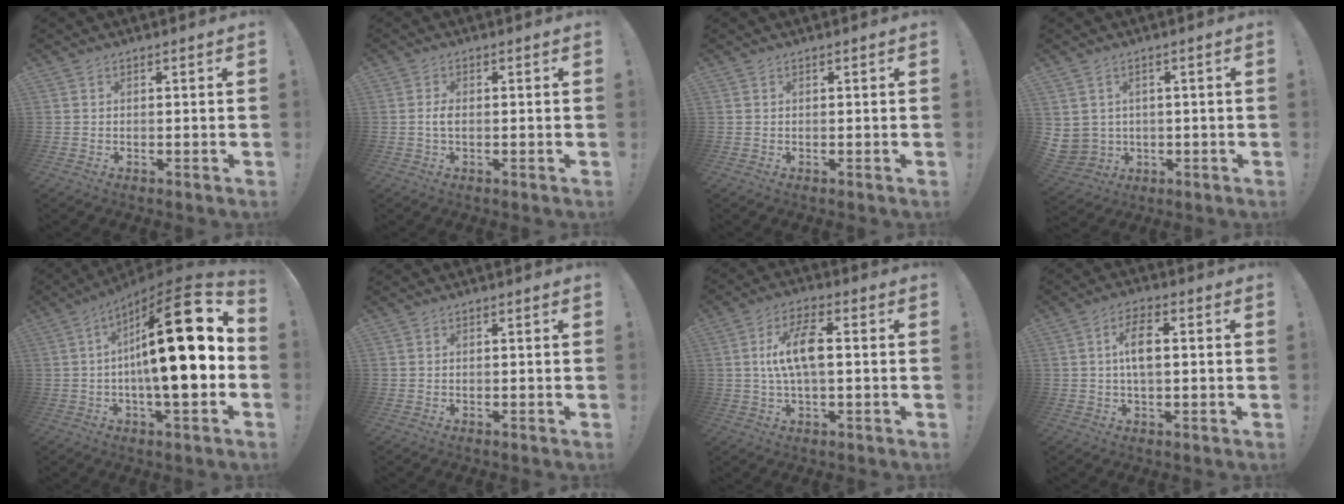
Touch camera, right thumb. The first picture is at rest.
{"total": 2.6, "force": [-0.4, 1.2, 2.3], "torque": [-0.055, 0.007, -0.008]}
{"total": 0.0}
{"total": 4.6, "force": [1.6, 4.3, 0.8], "torque": [-0.030, -0.015, 0.034]}
{"total": 24.1, "force": [1.3, 5.3, 23.5], "torque": [-0.364, -0.014, 0.011]}
{"total": 0.0}
{"total": 10.7, "force": [0.6, 4.4, 9.8], "torque": [-0.175, 0.008, 0.010]}
{"total": 7.4, "force": [0.8, 3.3, 6.6], "torque": [-0.109, 0.003, 0.009]}